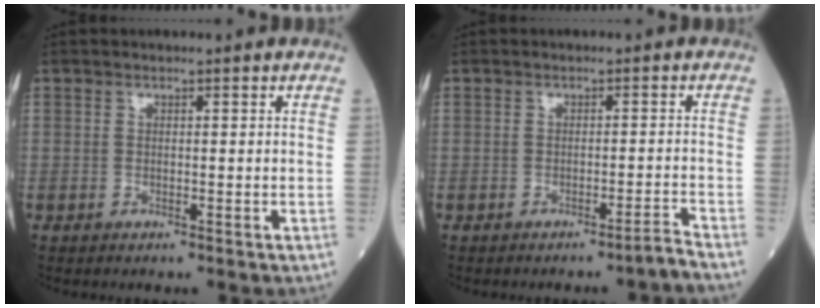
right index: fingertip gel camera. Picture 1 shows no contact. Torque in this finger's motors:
{"motor_torque": [0.00, 0.01, 0.00, 0.02]}